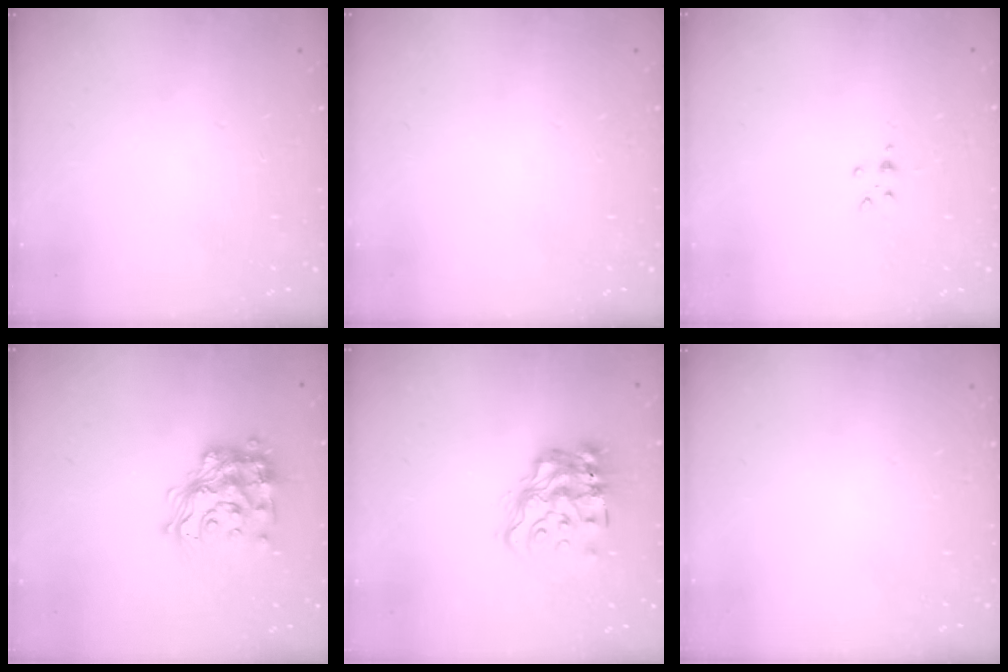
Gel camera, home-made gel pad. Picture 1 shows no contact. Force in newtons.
{"total": 0.0}
{"total": 2.0, "press": 1.9, "slide": 0.5}
{"total": 18.7, "press": 18.7, "slide": 1.1}
{"total": 14.9, "press": 14.8, "slide": 1.2}
{"total": 0.0}